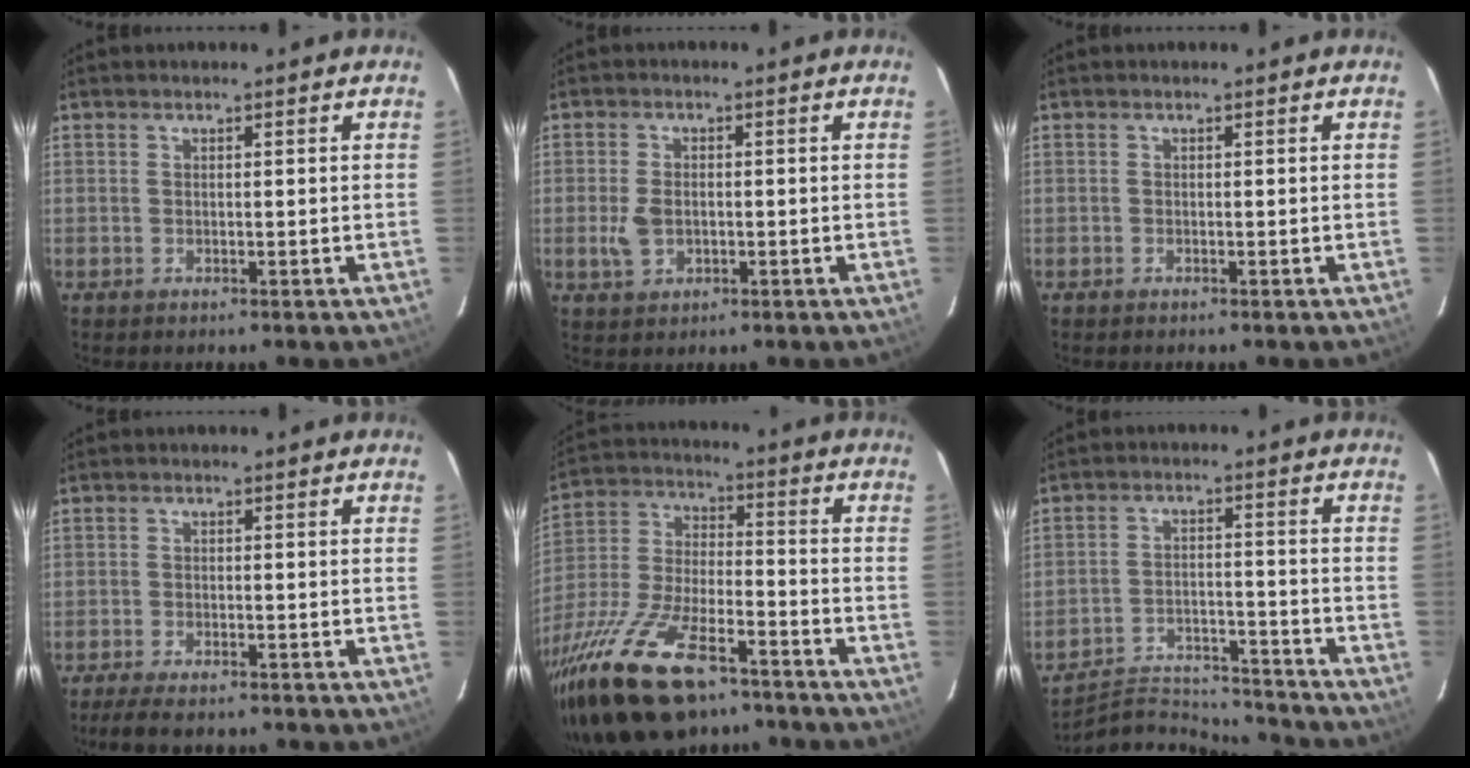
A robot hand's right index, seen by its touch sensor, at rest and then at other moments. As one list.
[{"total": 4.4, "force": [-0.8, 3.0, 3.1], "torque": [-0.068, 0.000, -0.010]}, {"total": 0.0}, {"total": 7.1, "force": [-6.0, 1.6, 3.5], "torque": [-0.086, -0.022, -0.102]}, {"total": 26.9, "force": [-18.7, 10.2, 16.3], "torque": [-0.335, -0.036, -0.312]}, {"total": 14.1, "force": [-13.9, 2.1, 1.1], "torque": [-0.041, 0.019, -0.211]}]